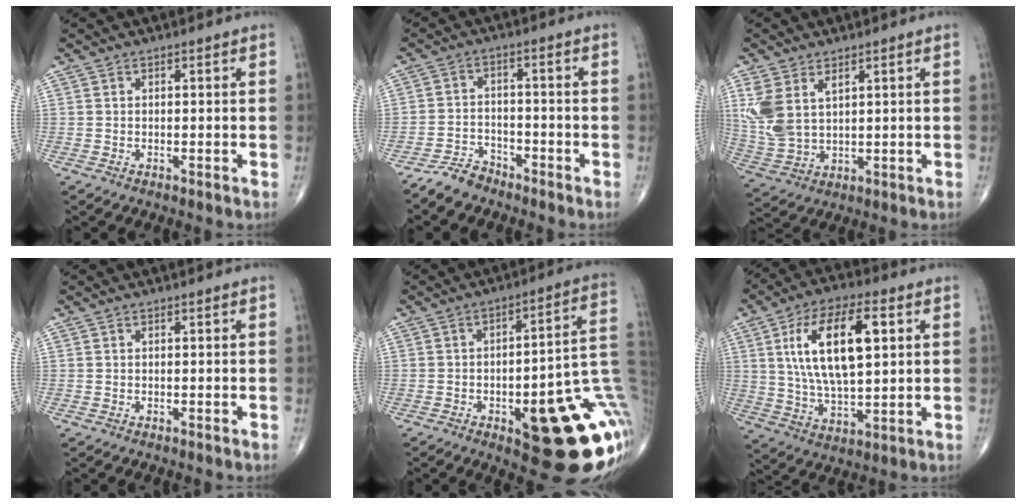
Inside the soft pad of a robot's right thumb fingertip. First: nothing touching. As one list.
[{"total": 4.4, "force": [-4.0, 1.9, 0.5], "torque": [-0.003, 0.019, -0.079]}, {"total": 9.4, "force": [3.7, 5.3, 6.8], "torque": [-0.154, -0.007, 0.088]}, {"total": 0.0}, {"total": 24.0, "force": [-6.9, 8.0, 21.5], "torque": [-0.202, 0.032, -0.075]}, {"total": 17.9, "force": [4.7, 7.7, 15.5], "torque": [-0.270, -0.003, 0.085]}]